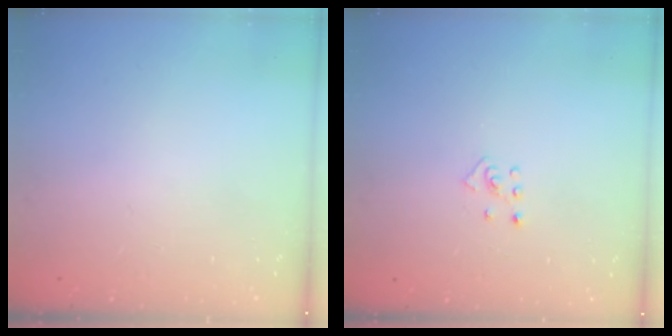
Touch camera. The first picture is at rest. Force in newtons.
{"total": 3.6, "press": 3.6, "slide": 0.6}